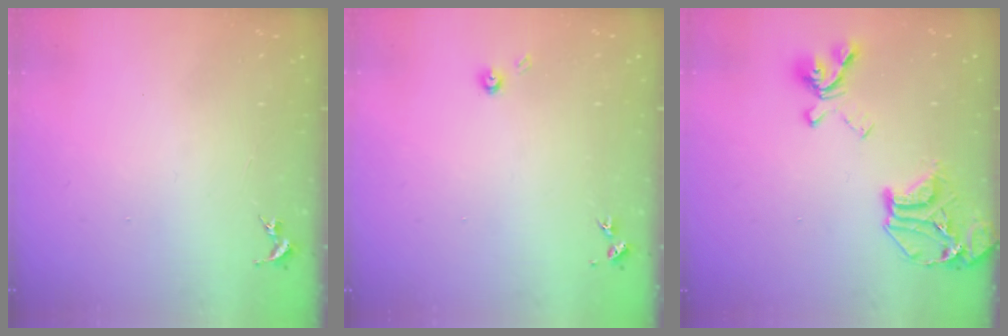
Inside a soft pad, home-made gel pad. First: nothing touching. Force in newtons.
{"total": 3.3, "press": 3.3, "slide": 0.2}
{"total": 19.6, "press": 19.5, "slide": 2.1}